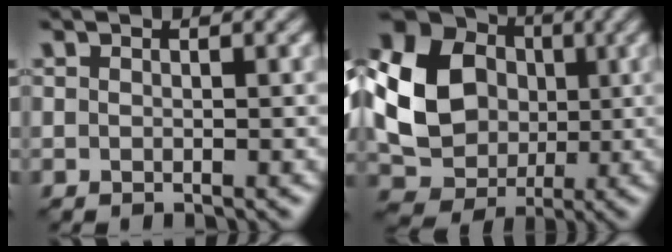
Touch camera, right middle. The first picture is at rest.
{"total": 14.5, "force": [0.3, 12.3, 7.6], "torque": [-0.171, -0.005, -0.010]}